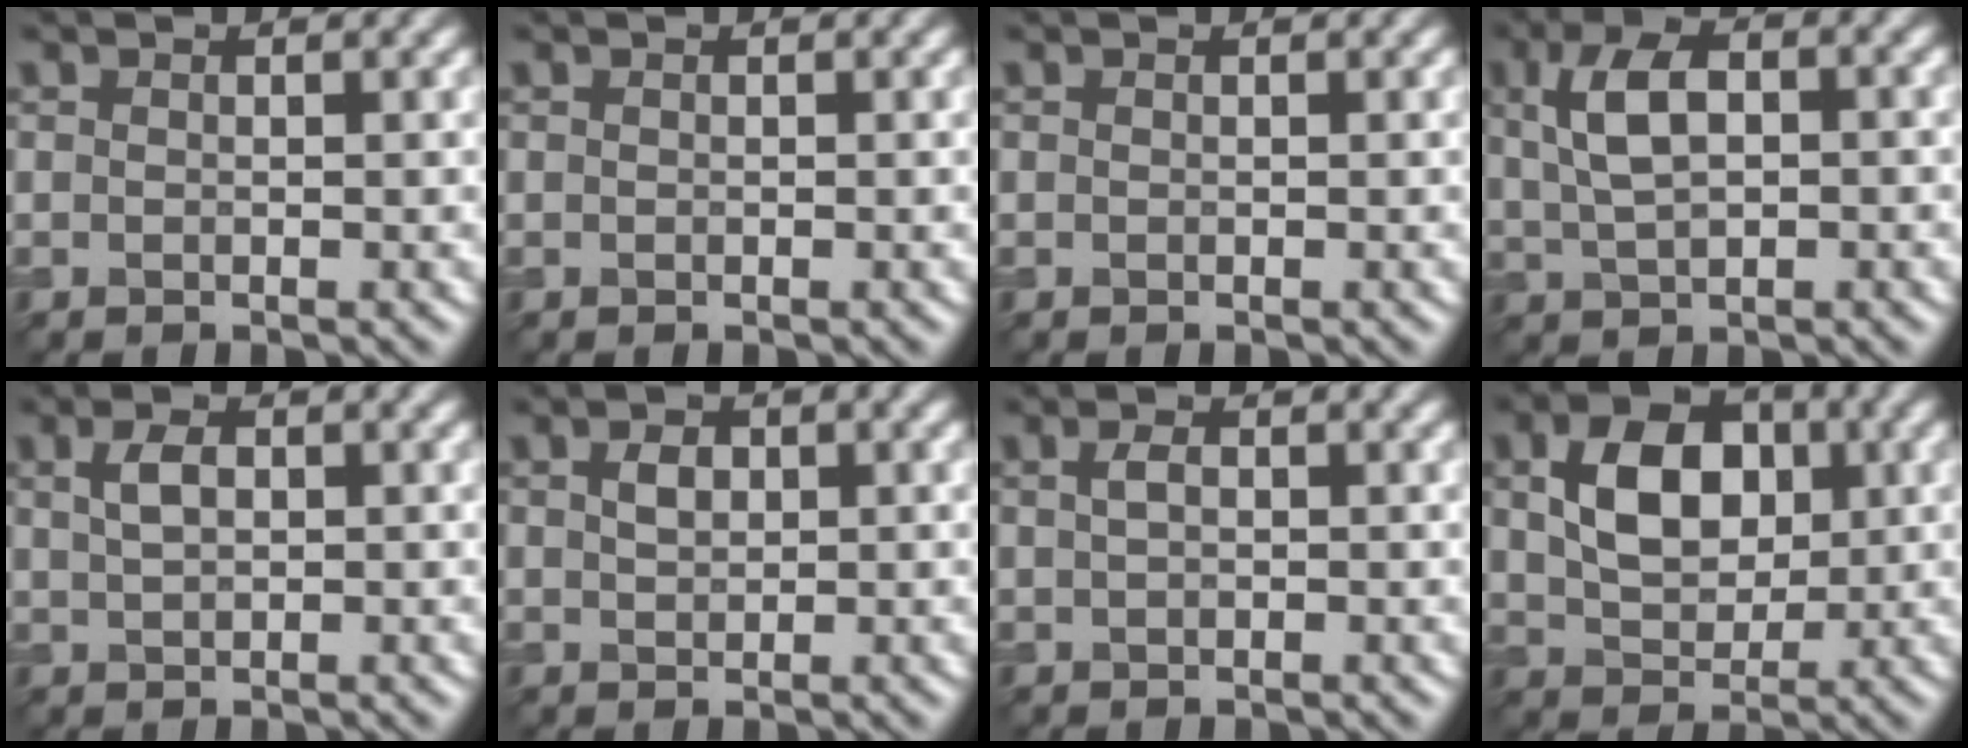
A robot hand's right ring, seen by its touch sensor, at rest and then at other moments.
{"total": 0.0}
{"total": 0.0}
{"total": 5.2, "force": [1.3, 2.7, 4.3], "torque": [-0.088, 0.012, 0.021]}
{"total": 2.2, "force": [0.6, 1.2, 1.7], "torque": [-0.035, 0.005, 0.010]}
{"total": 1.8, "force": [0.4, 1.2, 1.3], "torque": [-0.025, 0.006, 0.006]}
{"total": 1.3, "force": [0.3, 0.8, 1.0], "torque": [-0.021, 0.002, 0.004]}
{"total": 6.5, "force": [1.2, 4.4, 4.5], "torque": [-0.088, 0.004, 0.021]}